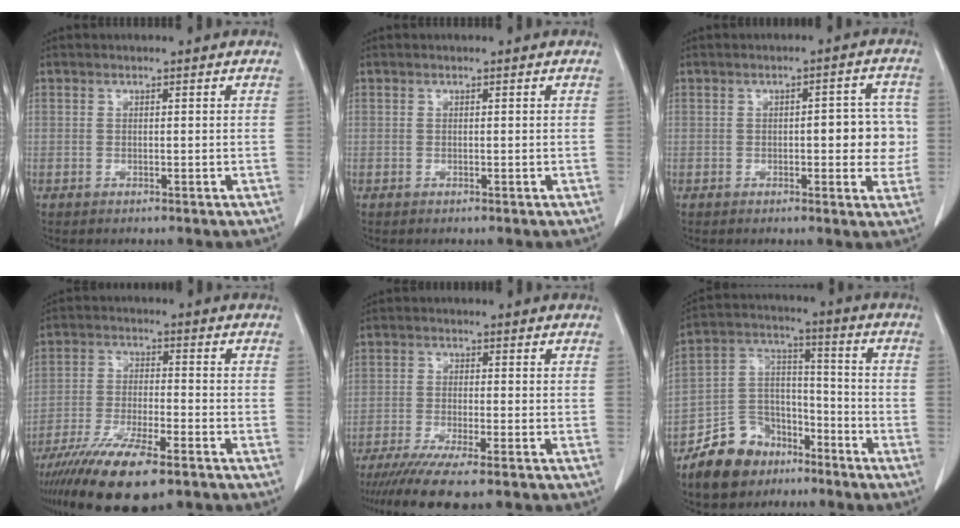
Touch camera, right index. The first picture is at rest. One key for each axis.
{"total": 0.0}
{"total": 6.3, "fx": -0.2, "fy": 2.5, "fz": 5.8, "tx": -0.059, "ty": 0.015, "tz": -0.003}
{"total": 13.8, "fx": -9.8, "fy": 2.7, "fz": 9.4, "tx": -0.179, "ty": -0.034, "tz": -0.169}
{"total": 10.1, "fx": -8.1, "fy": 0.1, "fz": 6.0, "tx": -0.086, "ty": -0.024, "tz": -0.130}
{"total": 11.8, "fx": -8.5, "fy": 7.3, "fz": 3.6, "tx": -0.077, "ty": 0.035, "tz": -0.153}